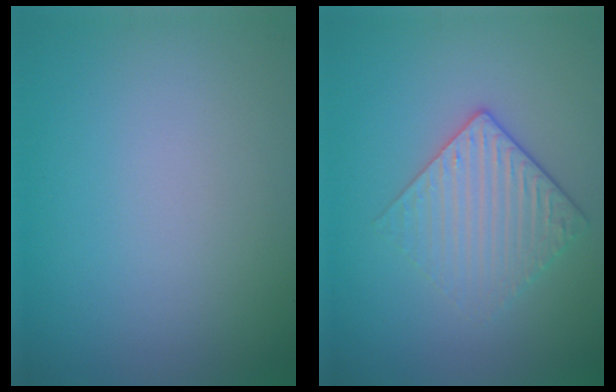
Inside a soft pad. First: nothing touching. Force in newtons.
{"total": 3.0, "press": 2.6, "slide": 1.6}